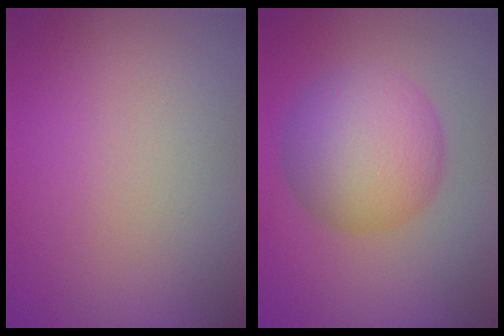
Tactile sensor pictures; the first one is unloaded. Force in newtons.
{"total": 7.4, "press": 7.4, "slide": 0.0}